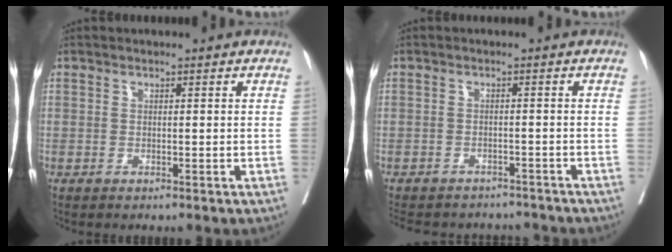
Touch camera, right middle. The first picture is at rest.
{"total": 11.0, "force": [-9.7, 4.9, 1.8], "torque": [-0.035, 0.009, -0.115]}